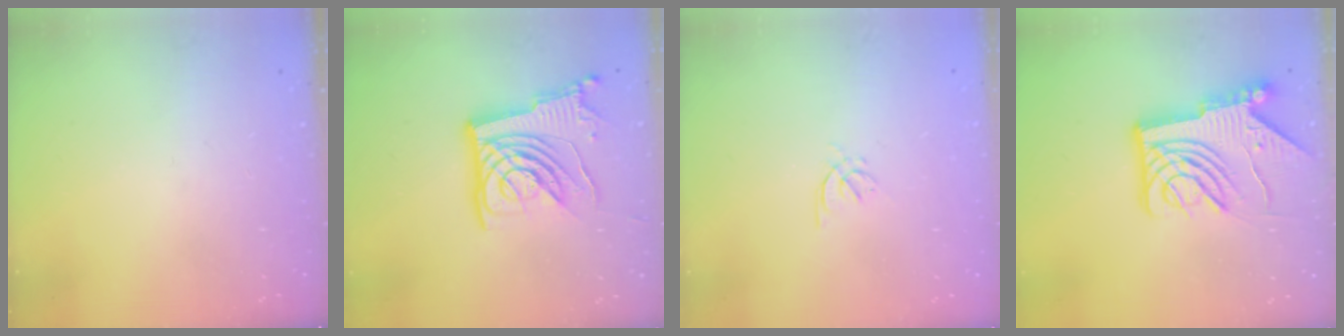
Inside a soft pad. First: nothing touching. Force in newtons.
{"total": 14.9, "press": 14.8, "slide": 1.8}
{"total": 2.2, "press": 2.1, "slide": 0.7}
{"total": 12.2, "press": 12.1, "slide": 1.4}